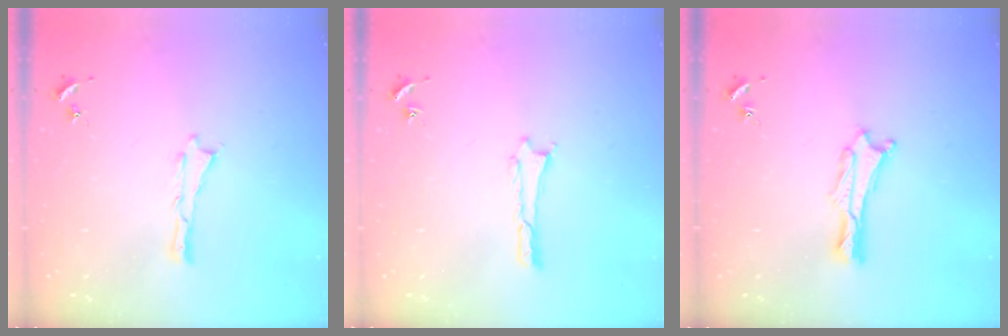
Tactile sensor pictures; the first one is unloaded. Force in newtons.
{"total": 0.0}
{"total": 0.8, "press": 0.7, "slide": 0.2}